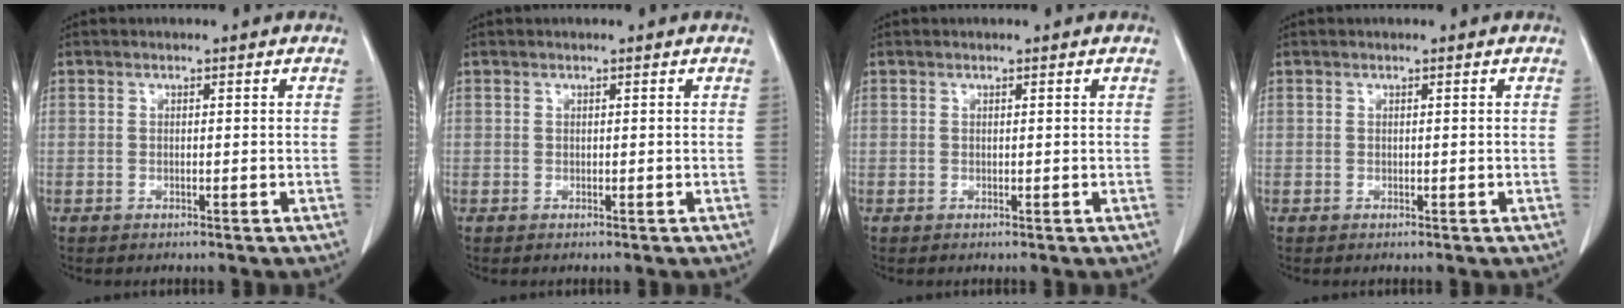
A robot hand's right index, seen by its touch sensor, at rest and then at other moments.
{"total": 0.0}
{"total": 0.0}
{"total": 0.0}